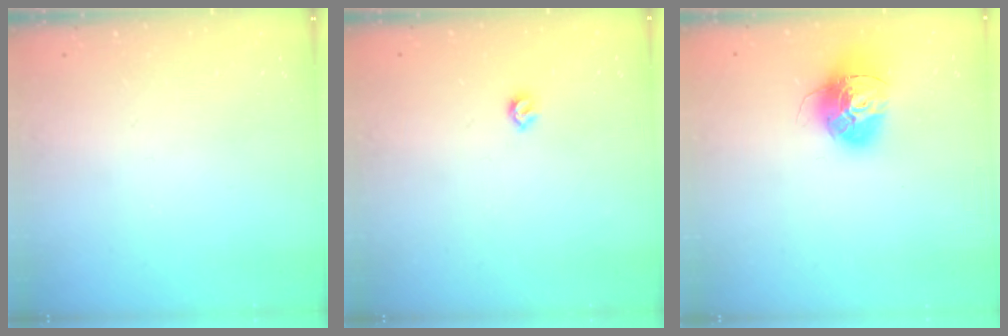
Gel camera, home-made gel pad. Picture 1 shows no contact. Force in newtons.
{"total": 4.9, "press": 4.8, "slide": 0.8}
{"total": 15.1, "press": 15.0, "slide": 1.5}